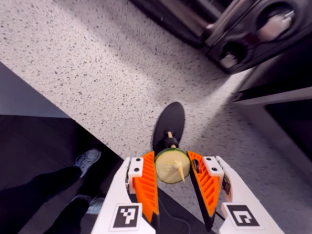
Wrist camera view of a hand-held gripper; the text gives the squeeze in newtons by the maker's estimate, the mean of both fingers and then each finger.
{"total": 10.0, "left": 10.3, "right": 9.8}